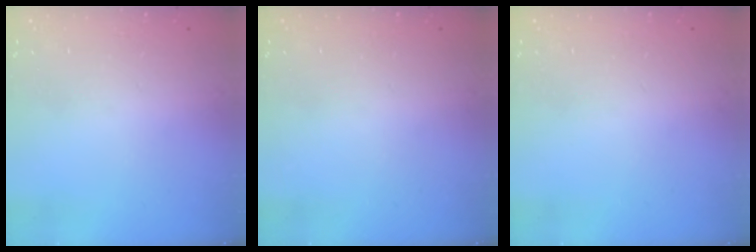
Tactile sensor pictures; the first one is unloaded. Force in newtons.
{"total": 0.0}
{"total": 0.0}